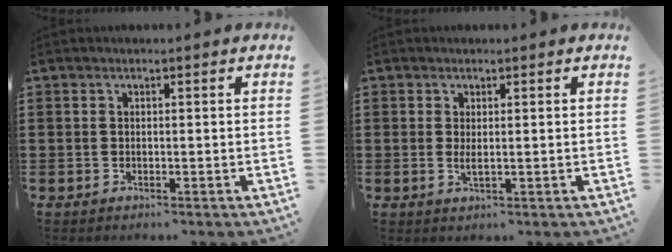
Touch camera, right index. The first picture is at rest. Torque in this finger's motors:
{"motor_torque": [1.35, 0.79, 0.28, 0.07]}